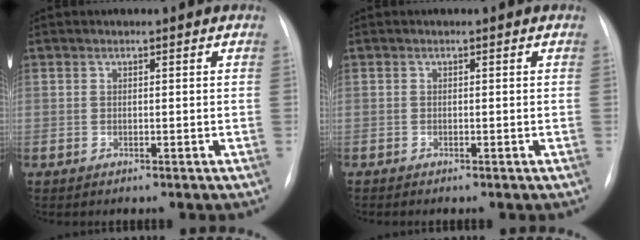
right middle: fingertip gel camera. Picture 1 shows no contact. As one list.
[{"total": 0.0}]